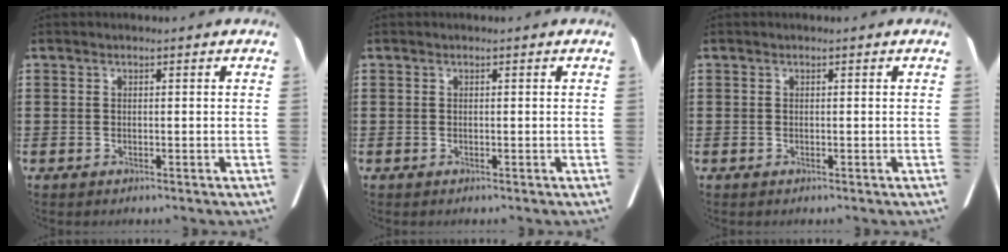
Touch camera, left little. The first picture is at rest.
{"total": 0.0}
{"total": 0.0}